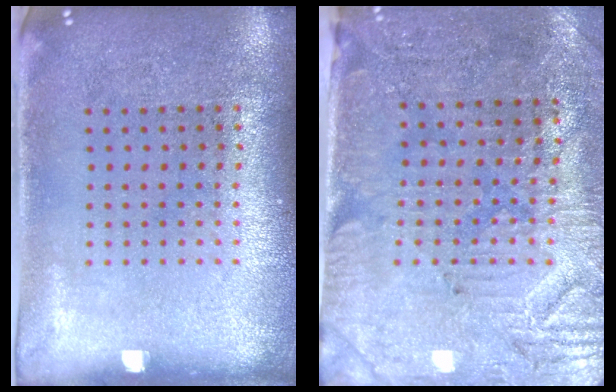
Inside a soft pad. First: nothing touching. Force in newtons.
{"total": 3.2, "press": 2.9, "slide": 1.4}